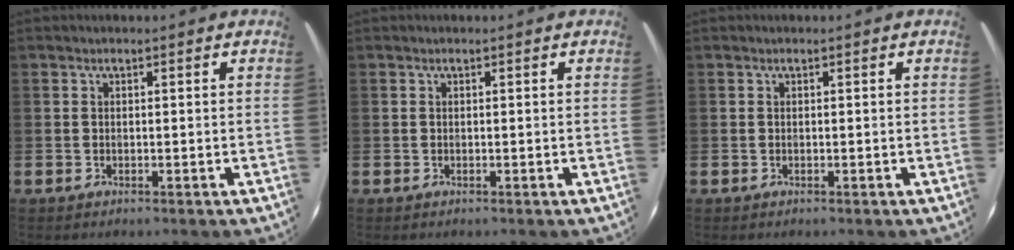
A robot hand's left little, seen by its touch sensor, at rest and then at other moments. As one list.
[{"total": 0.0}, {"total": 0.0}]